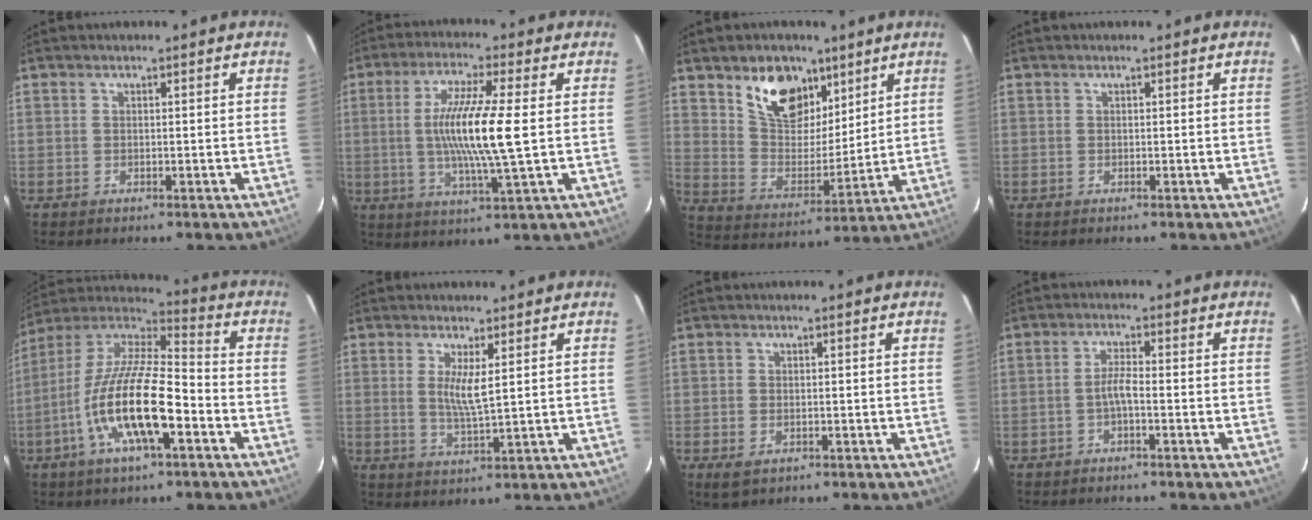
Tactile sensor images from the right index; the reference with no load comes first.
{"total": 12.2, "force": [0.3, 0.3, 12.2], "torque": [-0.231, -0.009, 0.004]}
{"total": 14.0, "force": [8.5, 8.2, 7.5], "torque": [-0.135, 0.009, 0.161]}
{"total": 0.0}
{"total": 18.2, "force": [-6.8, 4.9, 16.2], "torque": [-0.314, -0.015, -0.137]}
{"total": 4.4, "force": [1.4, 0.2, 4.2], "torque": [-0.079, -0.010, 0.025]}
{"total": 3.1, "force": [-1.3, 2.0, 1.9], "torque": [-0.035, -0.008, -0.020]}
{"total": 2.3, "force": [-1.2, 0.0, 1.9], "torque": [-0.041, 0.007, -0.024]}